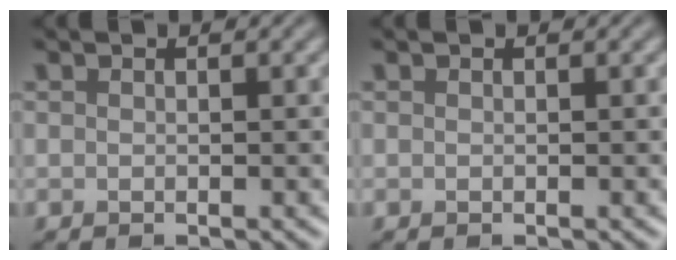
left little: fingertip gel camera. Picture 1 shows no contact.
{"total": 0.0}